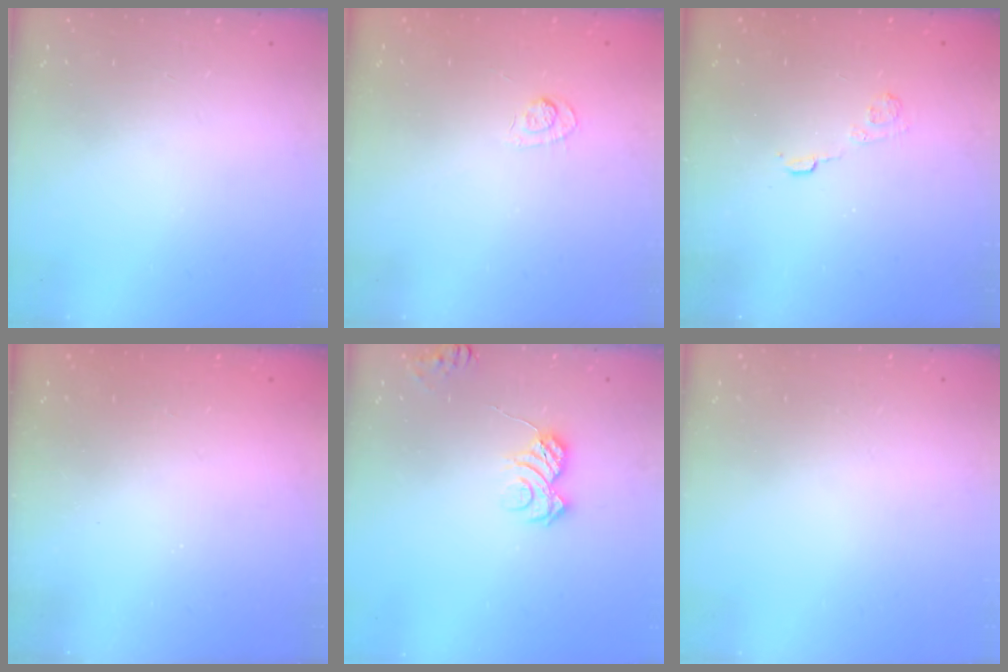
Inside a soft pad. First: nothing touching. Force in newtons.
{"total": 3.5, "press": 3.1, "slide": 1.6}
{"total": 3.6, "press": 3.4, "slide": 1.2}
{"total": 2.2, "press": 2.1, "slide": 0.7}
{"total": 7.7, "press": 7.7, "slide": 0.9}
{"total": 0.0}